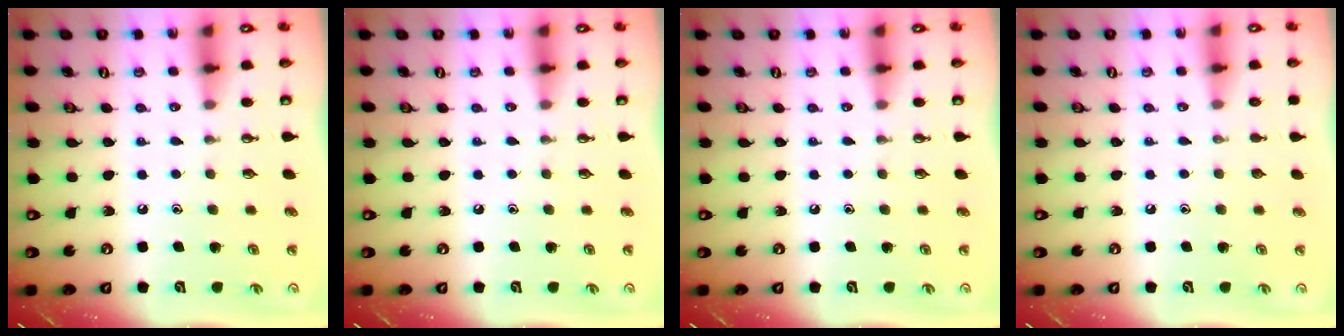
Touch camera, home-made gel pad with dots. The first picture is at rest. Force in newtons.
{"total": 0.0}
{"total": 0.0}
{"total": 0.0}